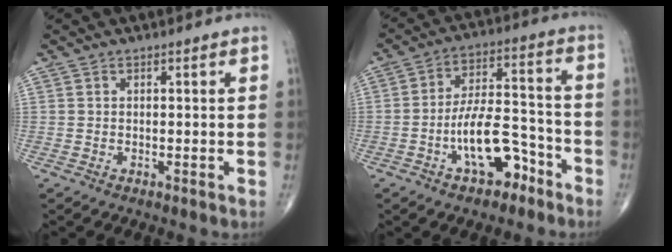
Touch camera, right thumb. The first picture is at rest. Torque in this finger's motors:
{"motor_torque": [3.37, 1.65, 1.68, -1.06, 0.52]}